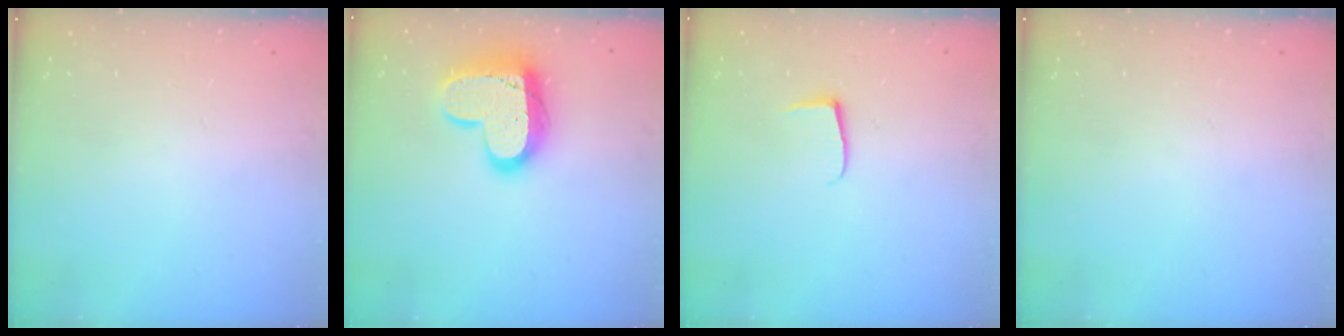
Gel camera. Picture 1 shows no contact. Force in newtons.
{"total": 19.0, "press": 19.0, "slide": 1.5}
{"total": 5.4, "press": 5.3, "slide": 0.5}
{"total": 0.0}